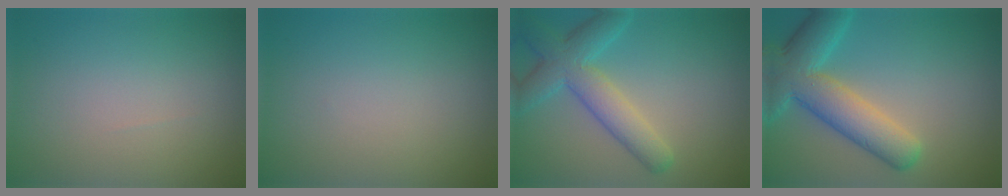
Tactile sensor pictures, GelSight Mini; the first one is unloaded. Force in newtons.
{"total": 0.0}
{"total": 5.8, "press": 5.8, "slide": 0.3}
{"total": 8.2, "press": 8.2, "slide": 0.4}